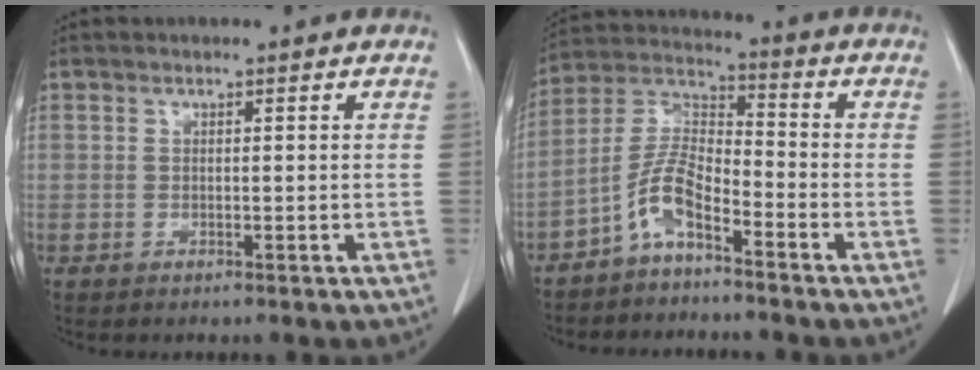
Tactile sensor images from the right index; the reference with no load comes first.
{"total": 7.2, "force": [-4.6, 2.1, 5.2], "torque": [-0.119, 0.015, -0.097]}